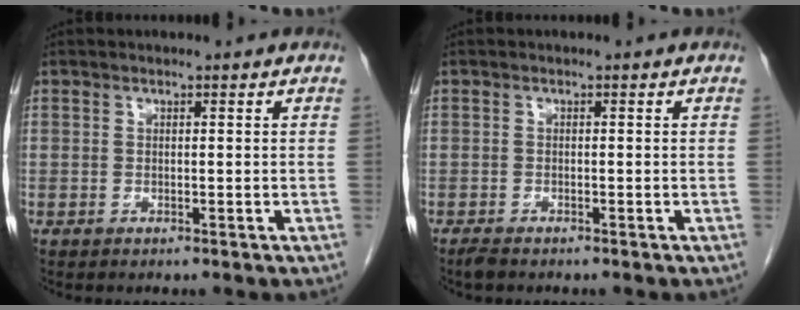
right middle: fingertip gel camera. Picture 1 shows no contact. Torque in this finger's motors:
{"motor_torque": [0.37, -0.31, 0.03, 0.04]}